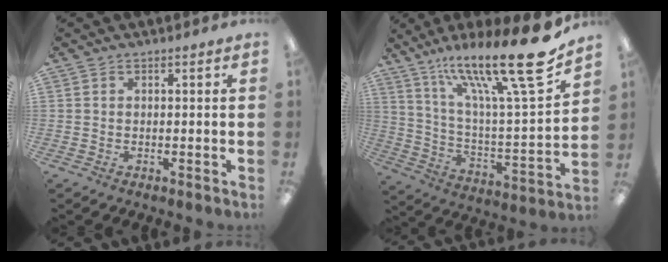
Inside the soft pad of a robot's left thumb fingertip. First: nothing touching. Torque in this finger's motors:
{"motor_torque": [0.38, 0.19, 1.69, -1.08, 0.11]}